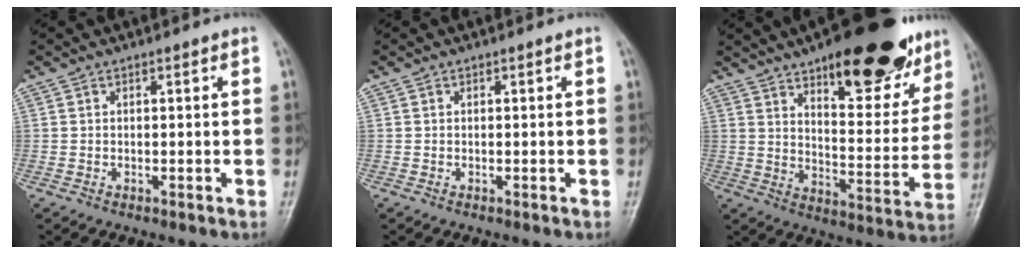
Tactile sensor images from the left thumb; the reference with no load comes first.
{"total": 0.0}
{"total": 25.7, "force": [16.3, 9.4, 17.5], "torque": [-0.196, -0.062, 0.237]}